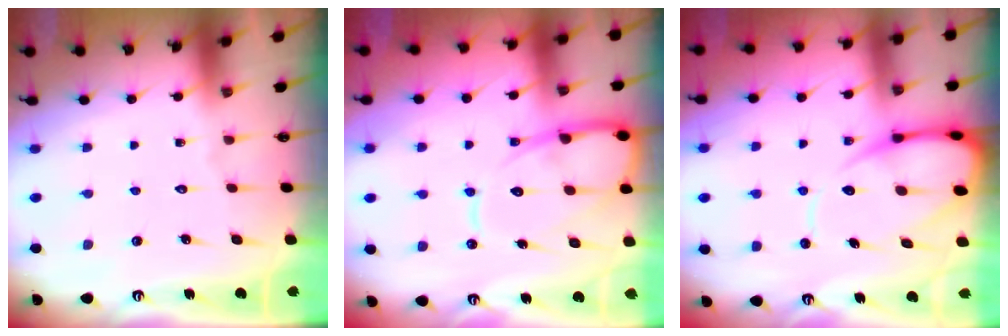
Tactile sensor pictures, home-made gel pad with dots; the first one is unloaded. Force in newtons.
{"total": 12.5, "press": 12.5, "slide": 1.3}
{"total": 12.1, "press": 12.0, "slide": 1.4}